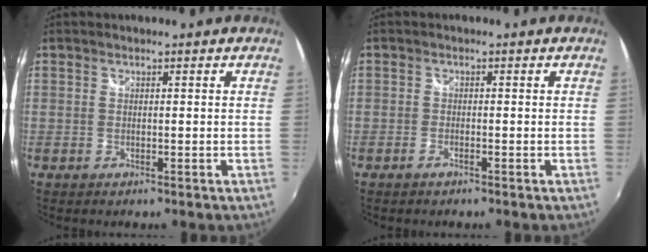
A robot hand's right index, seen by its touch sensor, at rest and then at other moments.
{"total": 1.1, "force": [-0.9, 0.3, 0.4], "torque": [-0.013, -0.002, -0.021]}